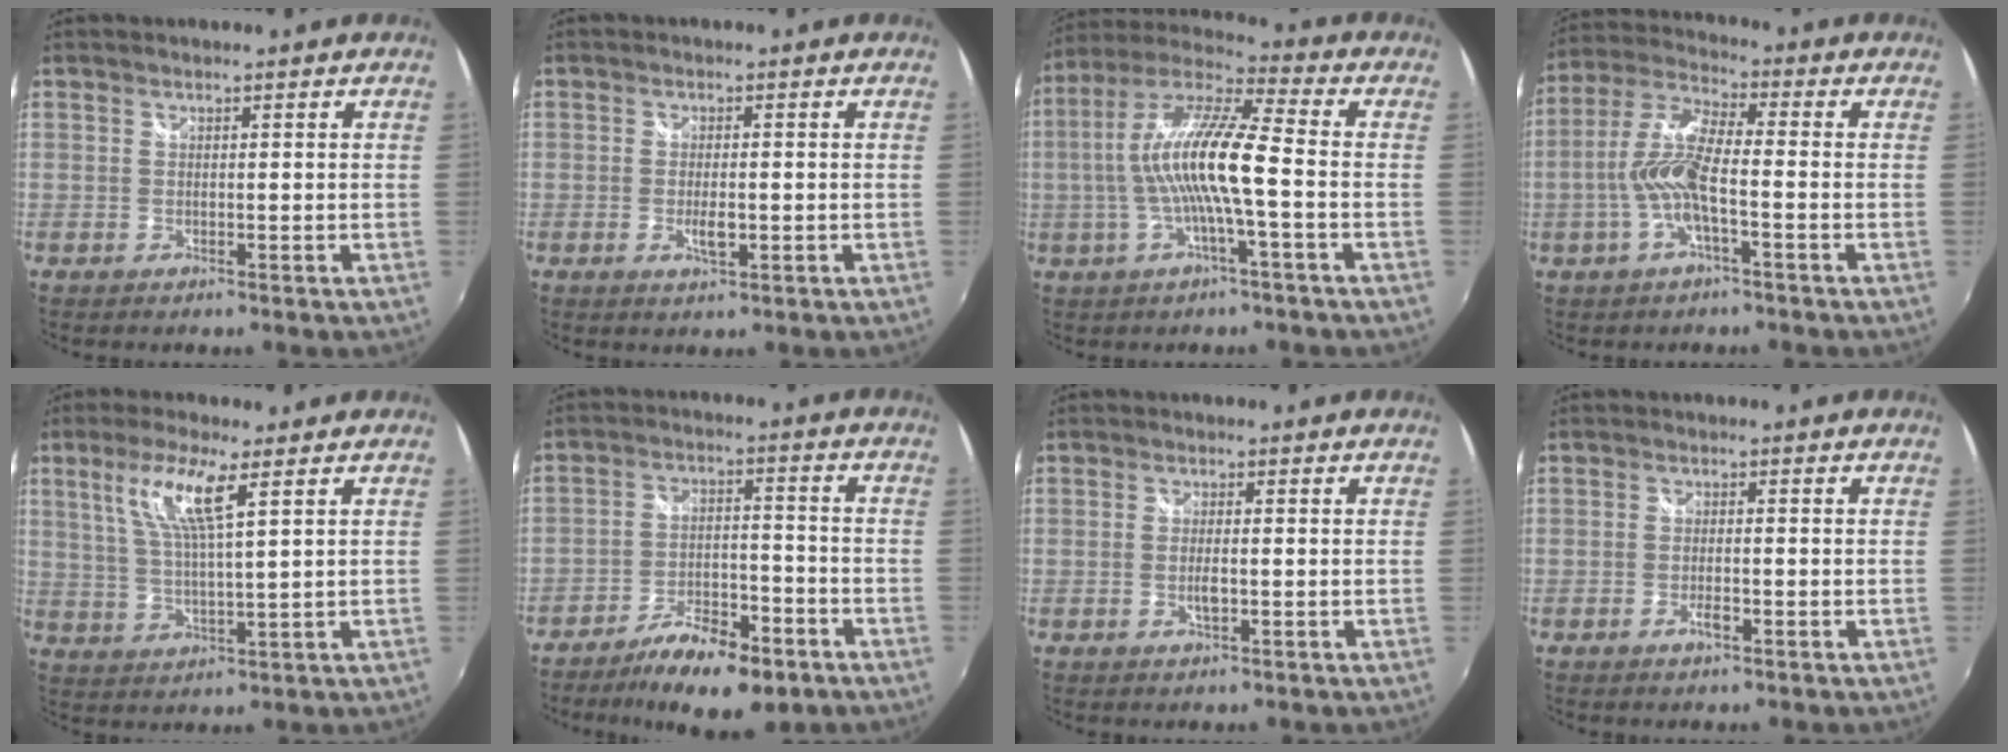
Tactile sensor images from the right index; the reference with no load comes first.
{"total": 3.2, "force": [-0.8, 1.2, 2.9], "torque": [-0.052, -0.006, -0.012]}
{"total": 14.3, "force": [-1.7, 1.4, 14.1], "torque": [-0.262, 0.008, -0.035]}
{"total": 9.9, "force": [-2.6, 2.1, 9.3], "torque": [-0.199, 0.004, -0.049]}
{"total": 8.7, "force": [3.9, 1.1, 7.7], "torque": [-0.152, 0.000, 0.081]}
{"total": 14.0, "force": [-9.6, 5.0, 8.8], "torque": [-0.169, -0.009, -0.148]}
{"total": 2.5, "force": [-0.6, 0.7, 2.3], "torque": [-0.043, -0.004, -0.010]}
{"total": 2.5, "force": [-1.2, 0.9, 2.0], "torque": [-0.039, -0.003, -0.022]}